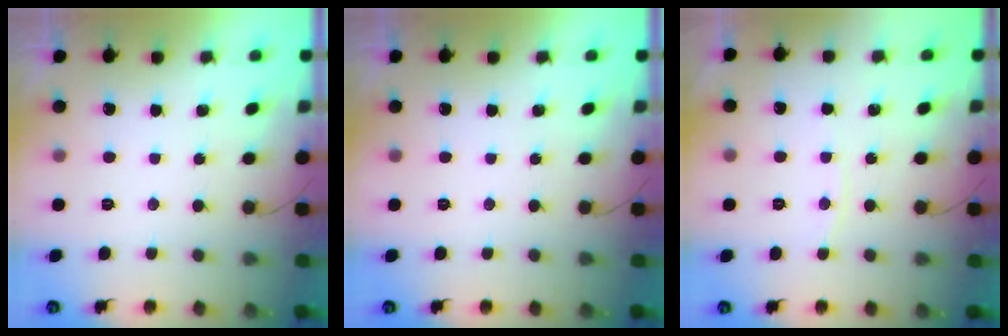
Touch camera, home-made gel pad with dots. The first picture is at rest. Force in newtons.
{"total": 0.0}
{"total": 3.4, "press": 3.4, "slide": 0.5}